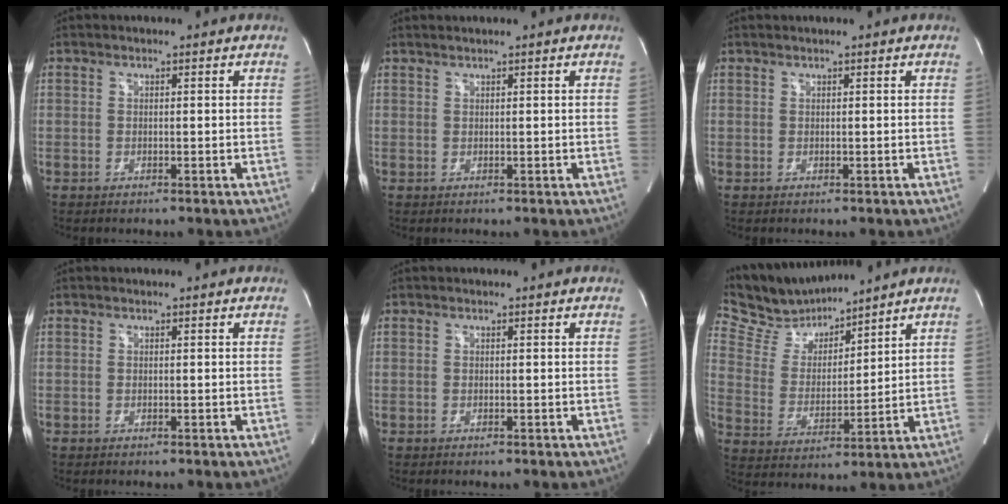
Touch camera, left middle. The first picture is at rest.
{"total": 1.2, "force": [1.1, -0.3, 0.6], "torque": [-0.013, 0.008, 0.025]}
{"total": 0.6, "force": [0.6, -0.1, 0.3], "torque": [-0.009, 0.007, 0.015]}
{"total": 0.0}
{"total": 0.0}
{"total": 10.8, "force": [10.4, 2.0, 2.1], "torque": [-0.060, 0.013, 0.214]}